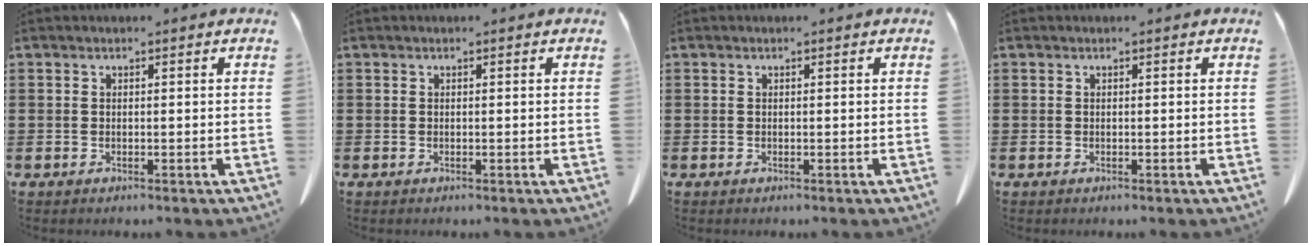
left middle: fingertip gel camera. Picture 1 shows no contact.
{"total": 0.0}
{"total": 0.0}
{"total": 0.0}